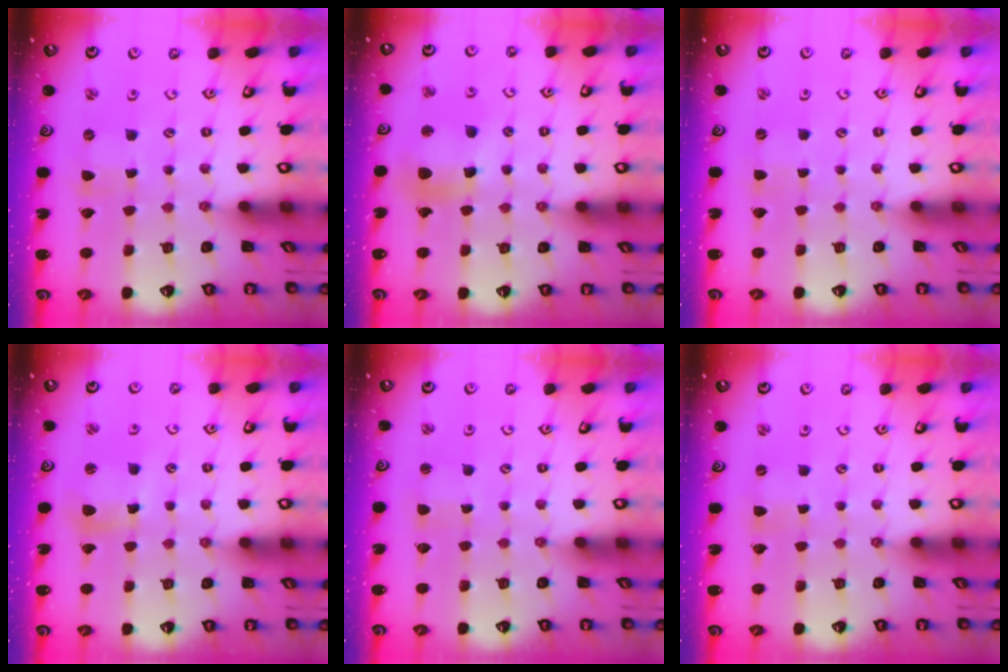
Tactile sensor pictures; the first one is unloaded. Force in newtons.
{"total": 12.3, "press": 12.2, "slide": 1.9}
{"total": 1.1, "press": 1.0, "slide": 0.4}
{"total": 8.0, "press": 7.9, "slide": 1.4}
{"total": 2.2, "press": 2.2, "slide": 0.1}
{"total": 0.0}